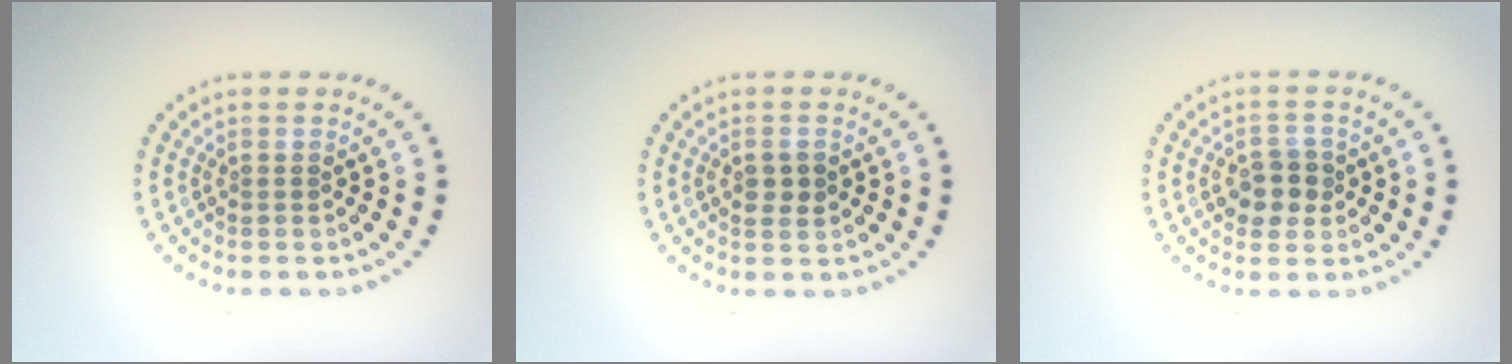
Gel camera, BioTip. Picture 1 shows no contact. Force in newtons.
{"total": 1.6, "press": 1.6, "slide": 0.1}
{"total": 2.7, "press": 2.7, "slide": 0.6}